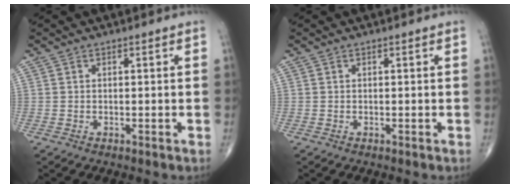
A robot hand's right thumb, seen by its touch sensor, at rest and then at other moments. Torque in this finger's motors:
{"motor_torque": [0.00, -0.01, 0.01, 0.01, 0.00]}